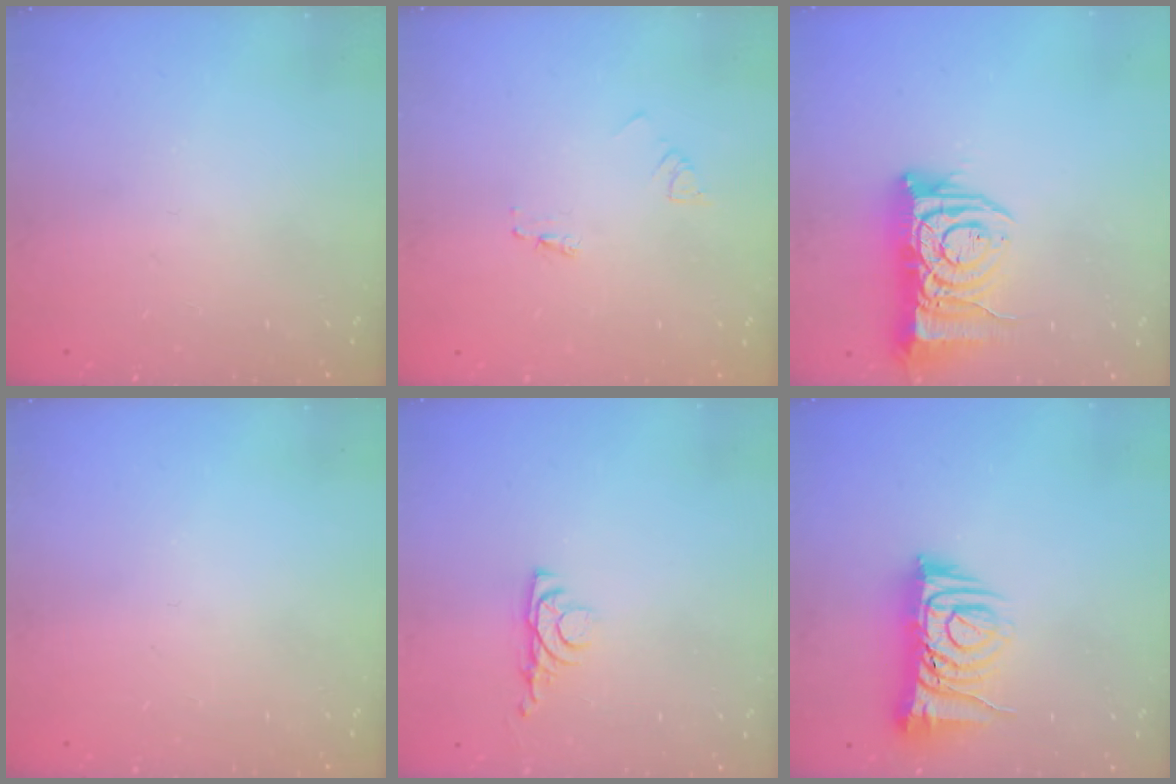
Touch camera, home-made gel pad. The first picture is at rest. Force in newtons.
{"total": 2.1, "press": 2.1, "slide": 0.1}
{"total": 11.3, "press": 11.2, "slide": 1.4}
{"total": 0.0}
{"total": 4.0, "press": 3.9, "slide": 0.6}
{"total": 9.9, "press": 9.8, "slide": 1.4}